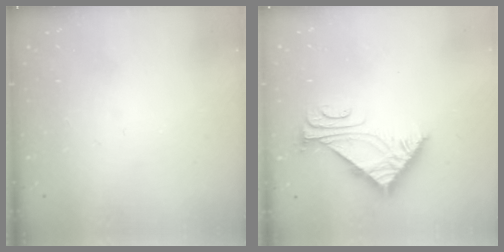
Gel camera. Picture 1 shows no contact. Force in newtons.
{"total": 7.0, "press": 7.0, "slide": 0.3}